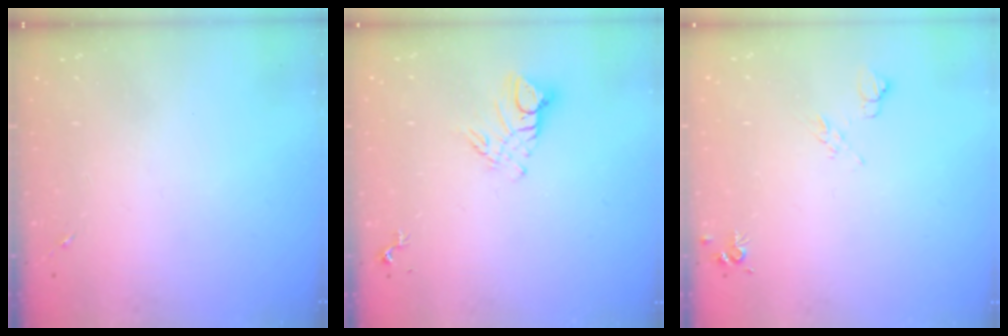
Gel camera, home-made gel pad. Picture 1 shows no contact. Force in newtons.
{"total": 8.7, "press": 8.6, "slide": 0.9}
{"total": 6.4, "press": 6.3, "slide": 1.1}